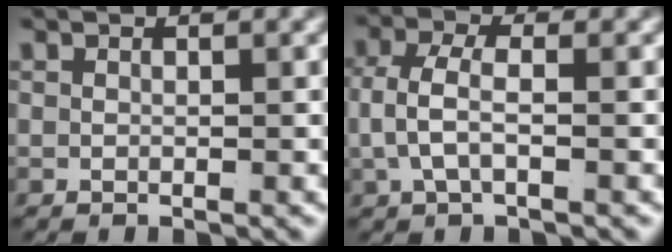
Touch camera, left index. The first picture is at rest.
{"total": 3.6, "force": [-0.3, 2.0, 3.0], "torque": [-0.072, -0.011, 0.001]}